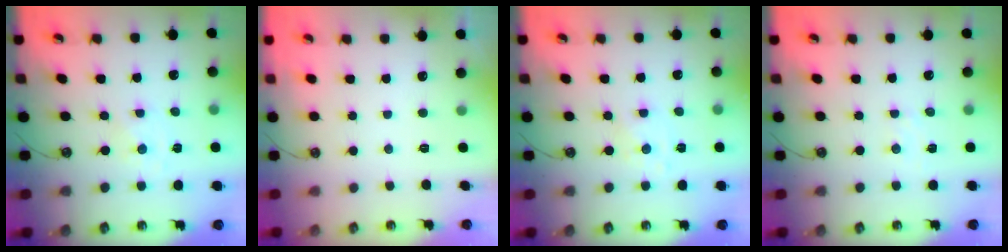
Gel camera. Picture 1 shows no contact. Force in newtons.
{"total": 0.0}
{"total": 2.0, "press": 2.0, "slide": 0.3}
{"total": 3.5, "press": 3.4, "slide": 0.4}